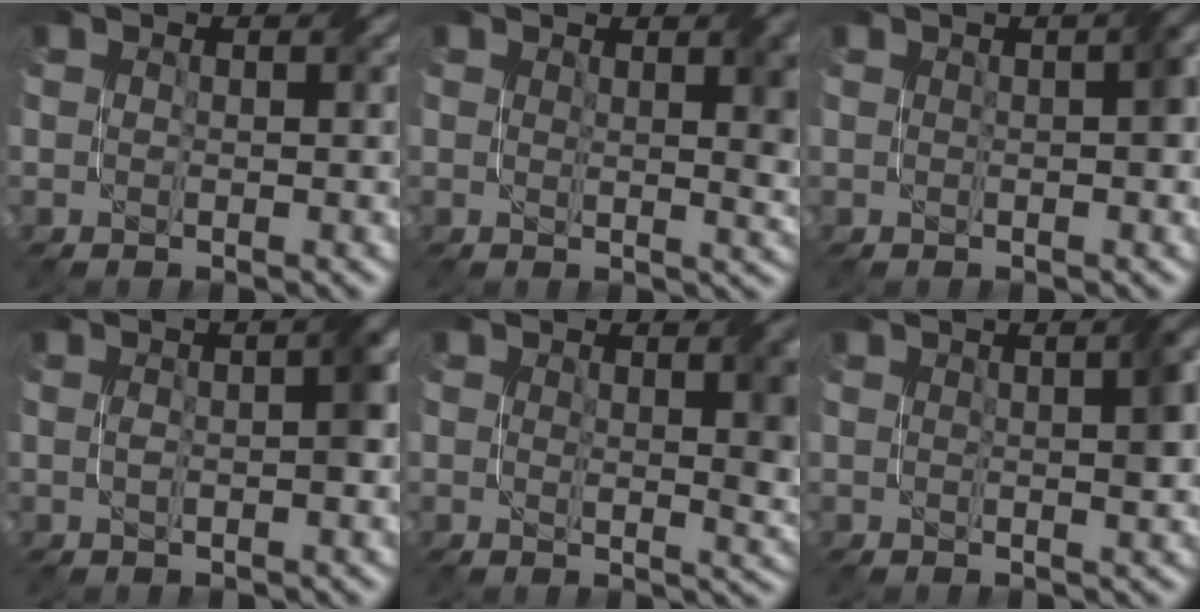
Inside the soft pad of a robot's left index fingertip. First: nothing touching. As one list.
[{"total": 3.7, "force": [1.6, 1.1, 3.2], "torque": [-0.037, -0.002, 0.027]}, {"total": 2.7, "force": [0.4, 0.6, 2.6], "torque": [-0.034, 0.012, 0.005]}, {"total": 3.2, "force": [0.0, 0.9, 3.1], "torque": [-0.051, 0.011, 0.002]}, {"total": 4.5, "force": [1.5, 1.4, 4.0], "torque": [-0.047, -0.003, 0.027]}, {"total": 4.7, "force": [1.1, 1.5, 4.4], "torque": [-0.036, 0.019, 0.013]}]